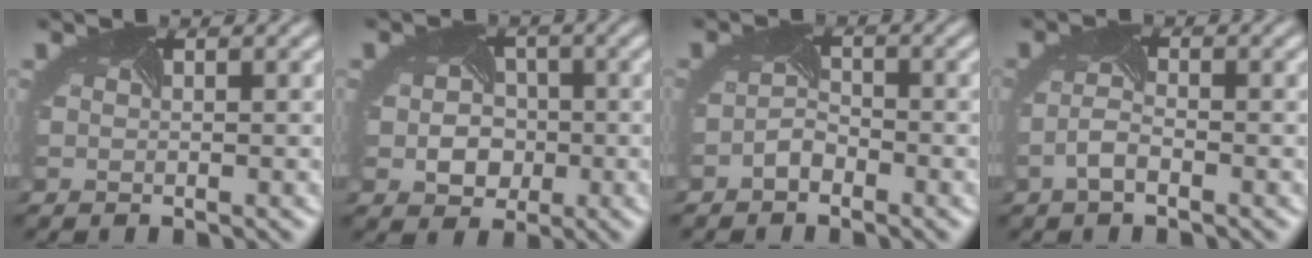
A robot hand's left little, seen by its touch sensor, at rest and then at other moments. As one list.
[{"total": 4.5, "force": [-0.6, 3.7, 2.4], "torque": [-0.025, -0.003, -0.006]}, {"total": 1.6, "force": [-1.4, 0.6, 0.5], "torque": [-0.017, 0.003, -0.028]}, {"total": 2.0, "force": [-1.3, 0.6, 1.4], "torque": [-0.039, -0.002, -0.027]}]